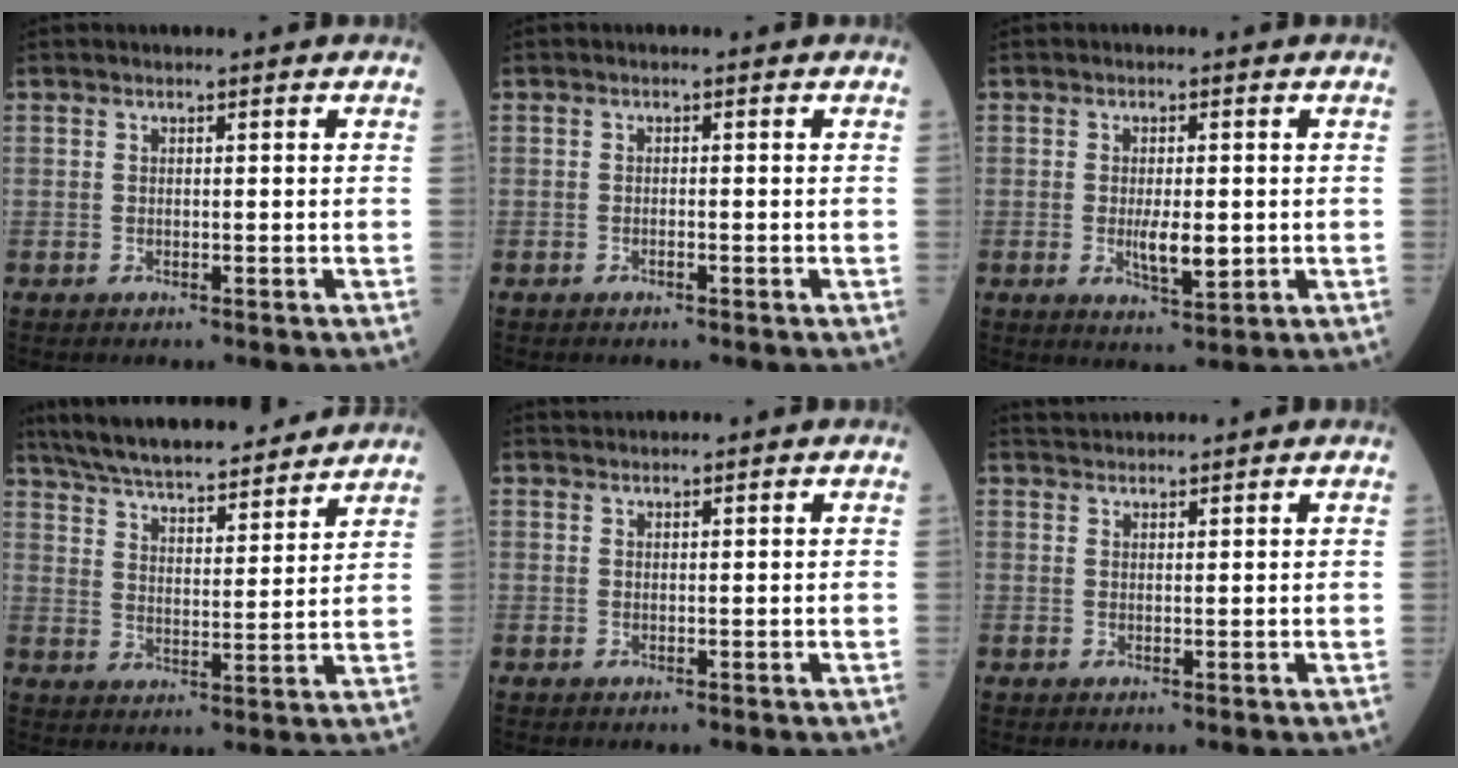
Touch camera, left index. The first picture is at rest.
{"total": 0.7, "force": [-0.5, 0.1, 0.5], "torque": [-0.012, 0.001, -0.006]}
{"total": 4.7, "force": [-0.5, 1.4, 4.4], "torque": [-0.083, -0.007, -0.003]}
{"total": 20.9, "force": [18.8, 3.4, 8.6], "torque": [-0.148, 0.026, 0.280]}
{"total": 1.2, "force": [1.2, -0.2, -0.1], "torque": [-0.003, 0.015, 0.029]}
{"total": 3.0, "force": [3.0, -0.1, 0.4], "torque": [-0.008, 0.030, 0.058]}